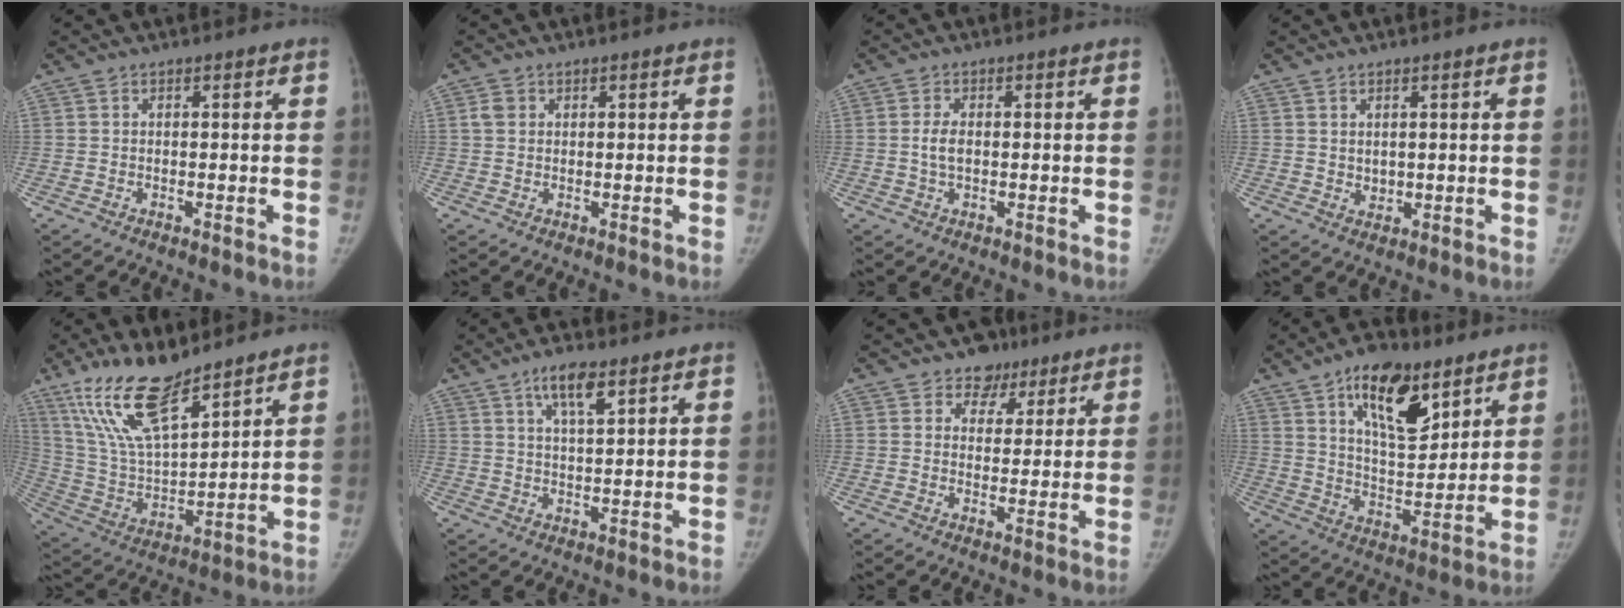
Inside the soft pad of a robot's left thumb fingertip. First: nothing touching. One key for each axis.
{"total": 2.1, "fx": 0.8, "fy": 1.7, "fz": 1.0, "tx": -0.015, "ty": 0.002, "tz": 0.015}
{"total": 3.1, "fx": 0.1, "fy": 1.7, "fz": 2.6, "tx": -0.052, "ty": 0.003, "tz": 0.003}
{"total": 1.8, "fx": 0.8, "fy": 1.3, "fz": 0.9, "tx": -0.007, "ty": -0.011, "tz": 0.020}
{"total": 18.4, "fx": 13.1, "fy": 5.8, "fz": 11.6, "tx": -0.194, "ty": -0.064, "tz": 0.259}
{"total": 6.6, "fx": 3.9, "fy": 2.1, "fz": 4.9, "tx": -0.079, "ty": -0.017, "tz": 0.068}
{"total": 6.7, "fx": 4.5, "fy": 4.9, "fz": 1.0, "tx": 0.025, "ty": -0.018, "tz": 0.064}
{"total": 15.9, "fx": 9.0, "fy": 7.3, "fz": 10.9, "tx": -0.140, "ty": -0.047, "tz": 0.153}